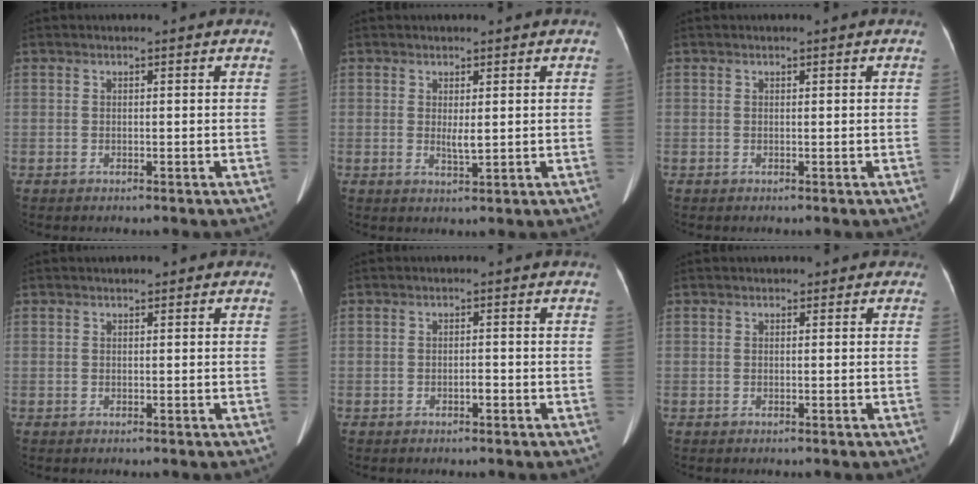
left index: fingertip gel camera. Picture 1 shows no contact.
{"total": 1.8, "force": [0.3, 0.3, 1.7], "torque": [-0.035, -0.006, 0.010]}
{"total": 0.0}
{"total": 0.9, "force": [0.5, 0.5, 0.5], "torque": [-0.006, 0.007, 0.004]}
{"total": 1.0, "force": [-0.6, 0.3, 0.8], "torque": [-0.012, 0.001, -0.008]}
{"total": 0.6, "force": [0.2, 0.6, 0.0], "torque": [0.007, 0.003, -0.001]}